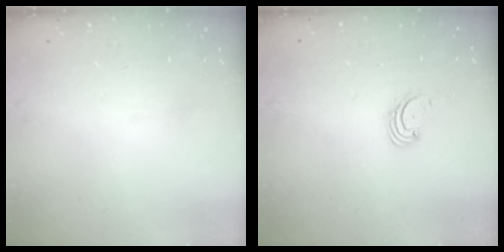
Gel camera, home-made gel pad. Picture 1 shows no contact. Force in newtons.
{"total": 1.7, "press": 1.7, "slide": 0.2}